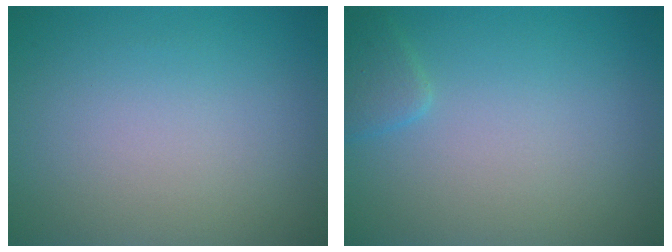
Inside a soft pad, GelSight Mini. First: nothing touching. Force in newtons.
{"total": 1.4, "press": 1.4, "slide": 0.1}